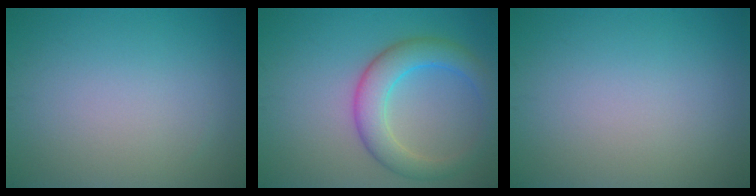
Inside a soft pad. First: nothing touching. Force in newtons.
{"total": 5.1, "press": 5.1, "slide": 0.1}
{"total": 0.0}